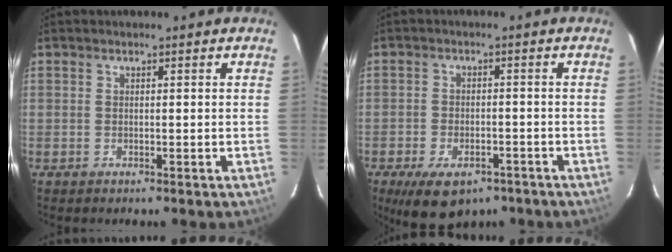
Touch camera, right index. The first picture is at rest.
{"total": 11.1, "force": [-7.2, 5.8, 6.2], "torque": [-0.131, -0.016, -0.105]}